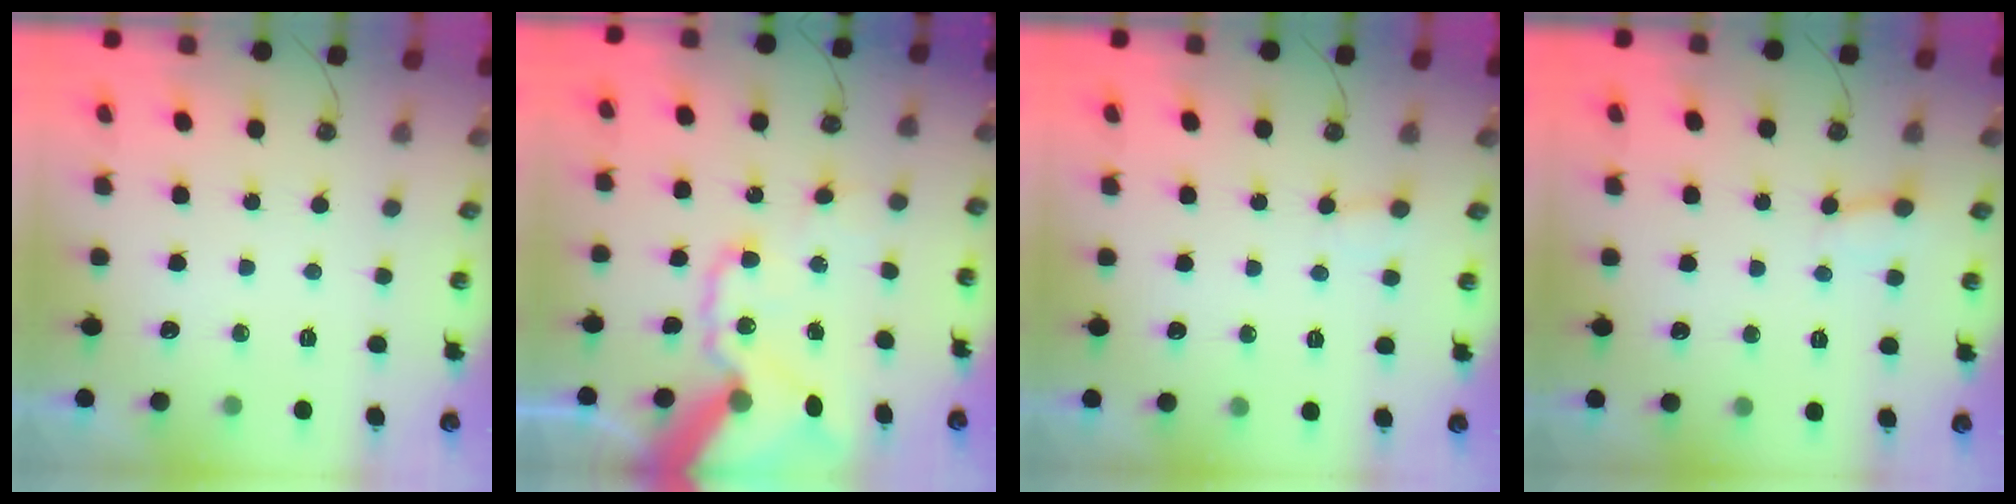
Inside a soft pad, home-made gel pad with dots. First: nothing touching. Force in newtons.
{"total": 21.3, "press": 21.0, "slide": 3.5}
{"total": 3.6, "press": 3.6, "slide": 0.4}
{"total": 2.7, "press": 2.7, "slide": 0.4}